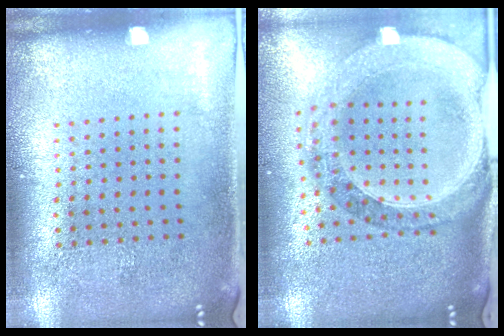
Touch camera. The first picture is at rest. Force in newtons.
{"total": 1.8, "press": 1.7, "slide": 0.5}